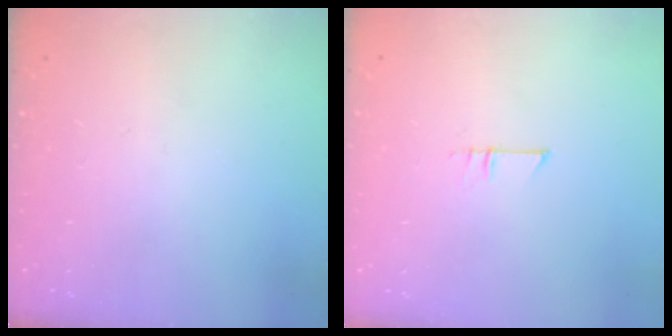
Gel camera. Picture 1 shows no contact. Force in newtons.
{"total": 4.6, "press": 4.6, "slide": 0.4}